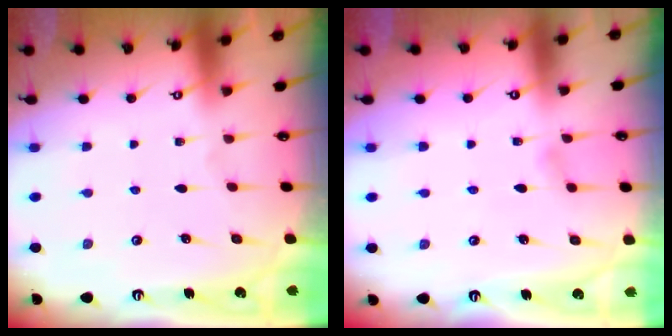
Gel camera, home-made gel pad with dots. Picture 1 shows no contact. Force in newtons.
{"total": 3.9, "press": 3.9, "slide": 0.5}